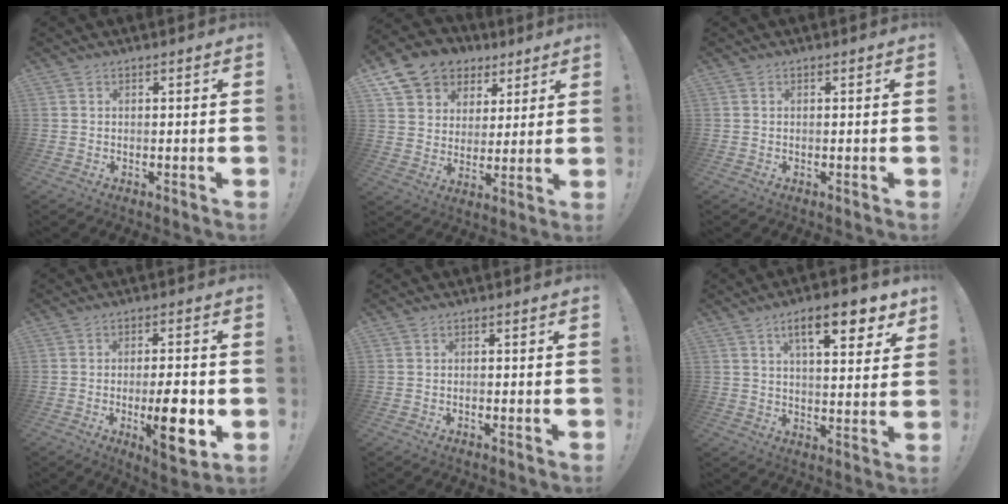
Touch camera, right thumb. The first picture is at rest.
{"total": 12.8, "force": [7.5, 9.5, 4.1], "torque": [-0.060, -0.049, 0.149]}
{"total": 0.0}
{"total": 11.8, "force": [-3.2, 3.3, 10.9], "torque": [-0.152, -0.005, -0.049]}
{"total": 0.7, "force": [-0.7, 0.1, 0.0], "torque": [-0.006, 0.002, -0.011]}
{"total": 13.2, "force": [6.7, 4.2, 10.5], "torque": [-0.156, -0.020, 0.104]}